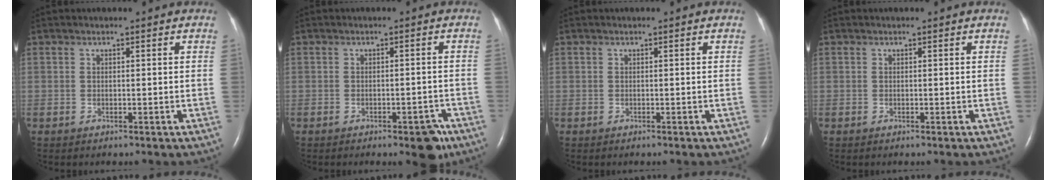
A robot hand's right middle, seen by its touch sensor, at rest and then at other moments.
{"total": 3.9, "force": [-2.5, 1.4, 2.6], "torque": [-0.023, 0.006, -0.027]}
{"total": 0.0}
{"total": 0.0}